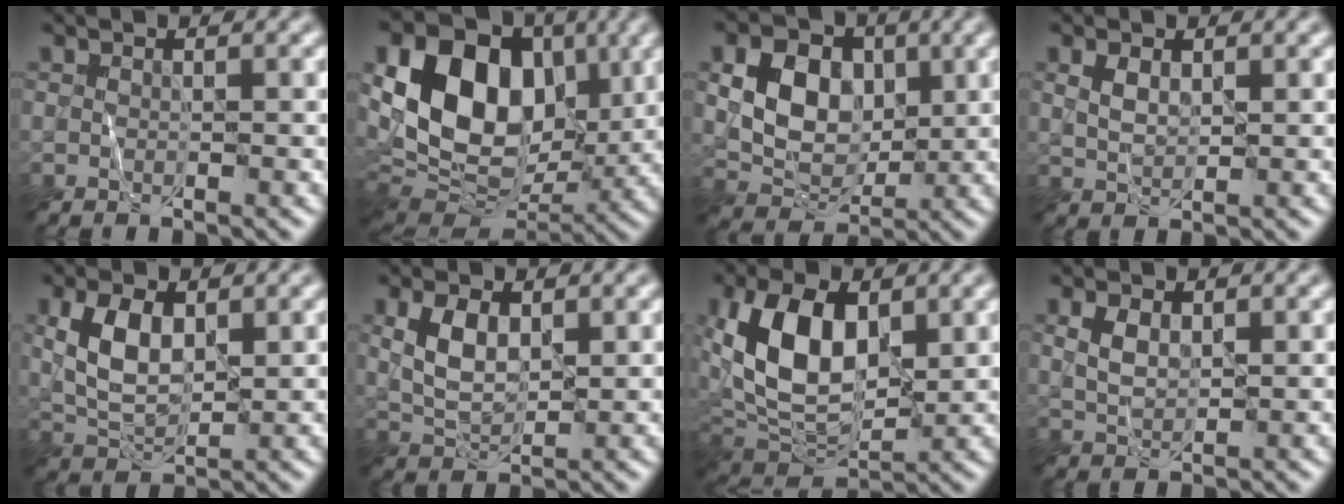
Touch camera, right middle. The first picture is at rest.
{"total": 13.1, "force": [3.1, 9.3, 8.7], "torque": [-0.146, 0.003, 0.048]}
{"total": 6.5, "force": [1.3, 4.8, 4.1], "torque": [-0.077, 0.000, 0.020]}
{"total": 1.8, "force": [0.8, 1.0, 1.2], "torque": [-0.028, -0.001, 0.020]}
{"total": 5.3, "force": [1.3, 3.0, 4.1], "torque": [-0.093, 0.004, 0.028]}
{"total": 4.0, "force": [1.2, 2.3, 3.0], "torque": [-0.068, 0.003, 0.025]}
{"total": 10.4, "force": [2.2, 6.1, 8.1], "torque": [-0.173, 0.003, 0.039]}
{"total": 2.3, "force": [0.9, 1.4, 1.6], "torque": [-0.038, 0.000, 0.022]}